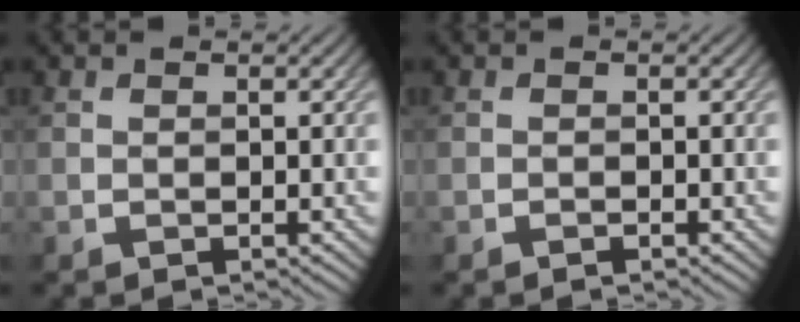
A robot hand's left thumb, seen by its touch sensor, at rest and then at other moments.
{"total": 0.0}